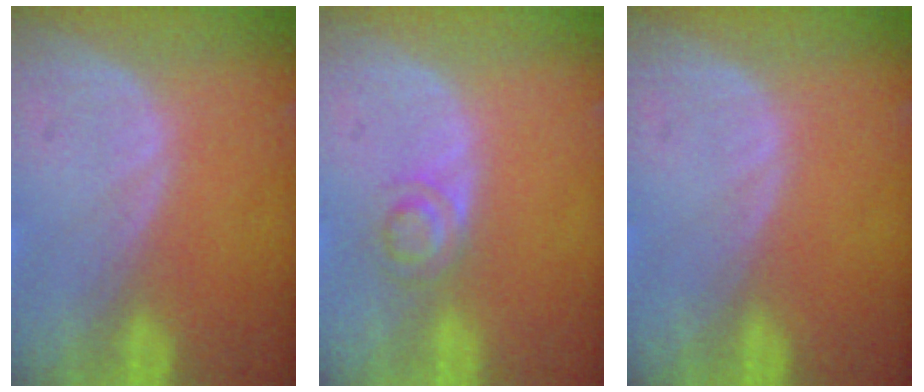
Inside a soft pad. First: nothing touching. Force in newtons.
{"total": 3.0, "press": 2.9, "slide": 0.2}
{"total": 0.0}